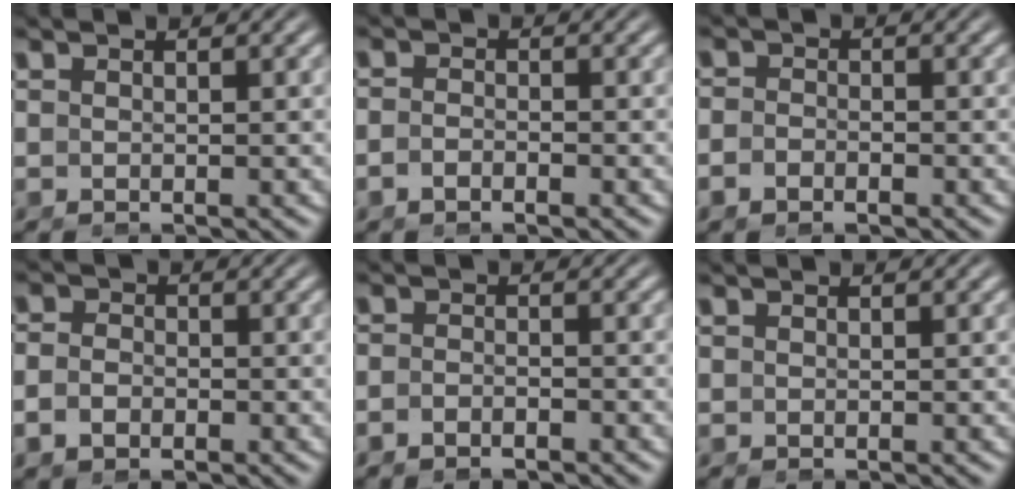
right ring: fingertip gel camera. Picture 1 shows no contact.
{"total": 1.5, "force": [-1.2, 0.4, 0.7], "torque": [-0.016, -0.007, -0.022]}
{"total": 2.1, "force": [-1.5, 1.2, 0.7], "torque": [-0.022, -0.011, -0.025]}
{"total": 2.5, "force": [-1.2, 1.9, 1.2], "torque": [-0.029, -0.014, -0.019]}
{"total": 2.1, "force": [-1.9, 0.5, 0.6], "torque": [-0.015, -0.007, -0.031]}
{"total": 0.0}